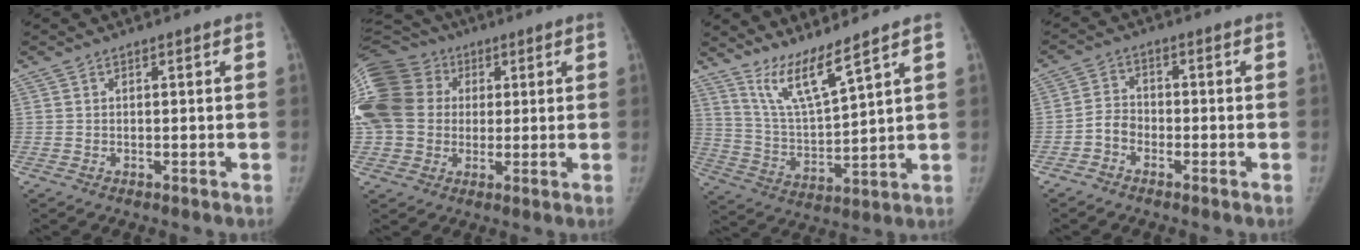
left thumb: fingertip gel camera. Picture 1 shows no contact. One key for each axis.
{"total": 22.0, "fx": 3.6, "fy": 18.4, "fz": 11.5, "tx": -0.287, "ty": 0.058, "tz": 0.069}
{"total": 9.3, "fx": 7.4, "fy": 0.4, "fz": 5.8, "tx": -0.110, "ty": -0.065, "tz": 0.155}
{"total": 3.6, "fx": -2.0, "fy": 2.7, "fz": 1.4, "tx": -0.016, "ty": 0.019, "tz": -0.046}